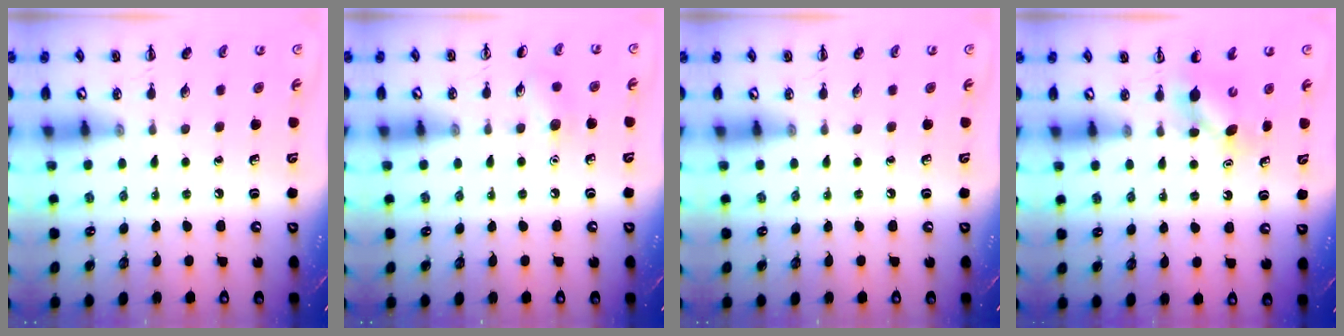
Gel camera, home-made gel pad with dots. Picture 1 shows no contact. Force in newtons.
{"total": 7.1, "press": 6.9, "slide": 1.6}
{"total": 0.0}
{"total": 4.1, "press": 4.0, "slide": 1.0}